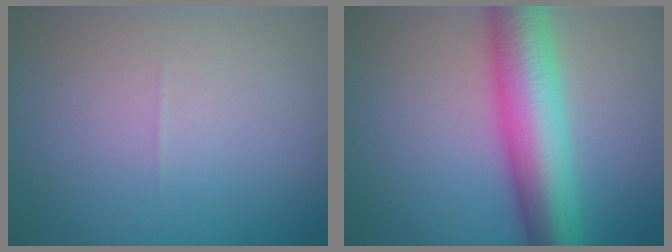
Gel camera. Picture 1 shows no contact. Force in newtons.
{"total": 9.6, "press": 9.6, "slide": 0.2}